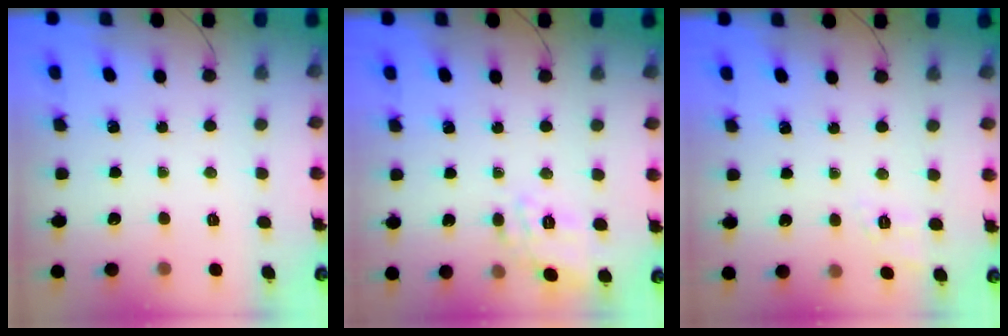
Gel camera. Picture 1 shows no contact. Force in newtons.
{"total": 7.5, "press": 7.4, "slide": 0.8}
{"total": 3.6, "press": 3.0, "slide": 1.9}